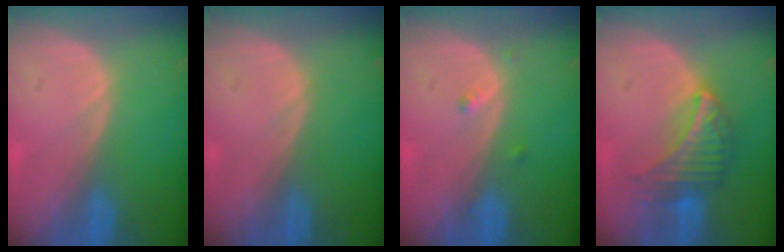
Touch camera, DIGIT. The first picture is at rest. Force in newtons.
{"total": 0.0}
{"total": 1.3, "press": 1.1, "slide": 0.7}
{"total": 6.4, "press": 6.3, "slide": 1.1}